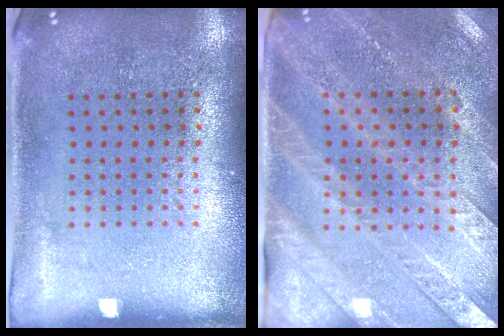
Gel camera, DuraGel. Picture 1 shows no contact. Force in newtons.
{"total": 2.9, "press": 2.7, "slide": 1.2}